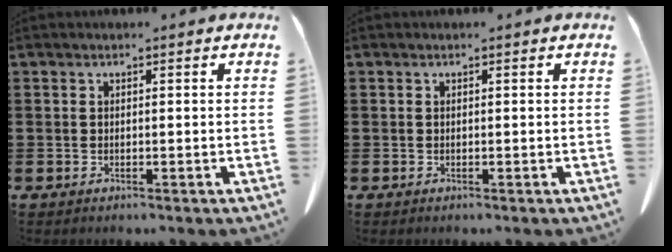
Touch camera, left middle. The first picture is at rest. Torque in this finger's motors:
{"motor_torque": [-0.02, -0.02, 0.00, 0.00]}